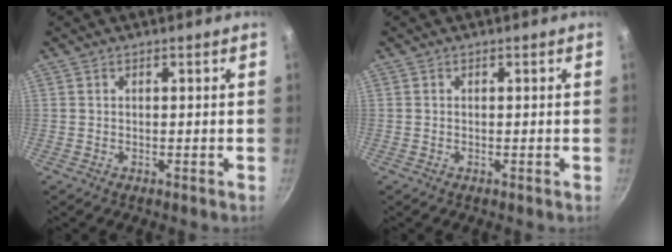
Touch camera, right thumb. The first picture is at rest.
{"total": 0.0}